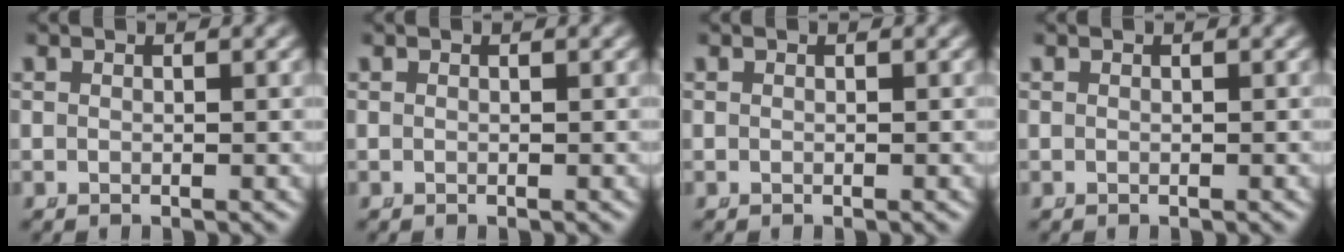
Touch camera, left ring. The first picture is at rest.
{"total": 0.0}
{"total": 0.0}
{"total": 0.0}